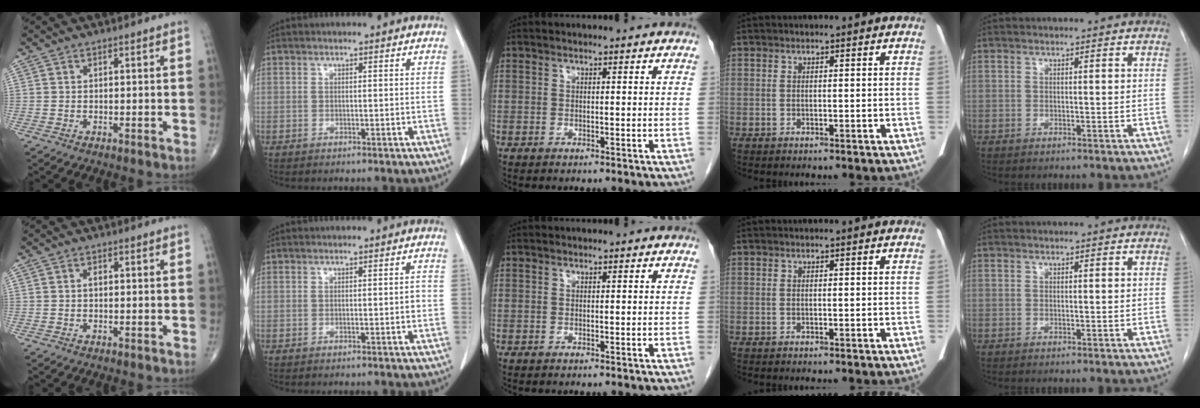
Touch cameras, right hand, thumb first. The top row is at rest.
{"thumb": {"total": 0.9, "force": [0.0, 0.6, 0.8], "torque": [-0.007, 0.004, -0.001]}, "index": {"total": 1.1, "force": [-0.4, 0.1, 1.0], "torque": [-0.009, 0.002, -0.005]}}